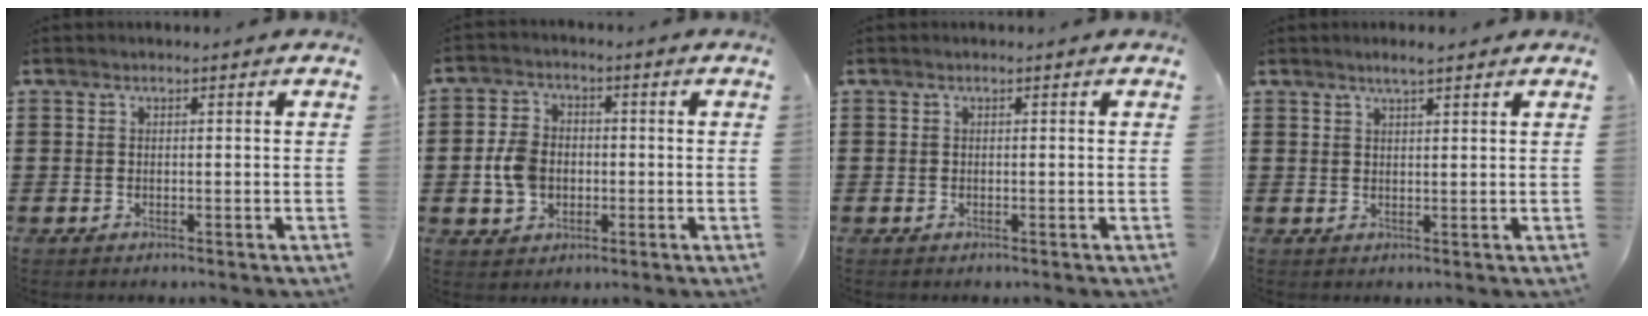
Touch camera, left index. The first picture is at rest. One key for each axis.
{"total": 5.8, "fx": -0.9, "fy": 4.5, "fz": 3.5, "tx": -0.092, "ty": 0.005, "tz": -0.021}
{"total": 0.0}
{"total": 2.3, "fx": 1.9, "fy": 0.1, "fz": 1.3, "tx": -0.027, "ty": 0.003, "tz": 0.034}